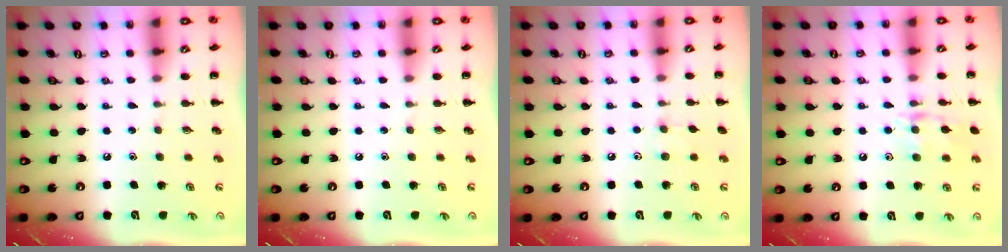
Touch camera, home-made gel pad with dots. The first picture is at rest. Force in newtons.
{"total": 0.0}
{"total": 4.4, "press": 4.1, "slide": 1.6}
{"total": 10.9, "press": 10.9, "slide": 0.6}